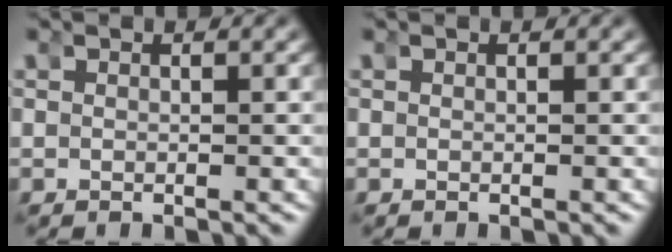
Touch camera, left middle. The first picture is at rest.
{"total": 0.0}